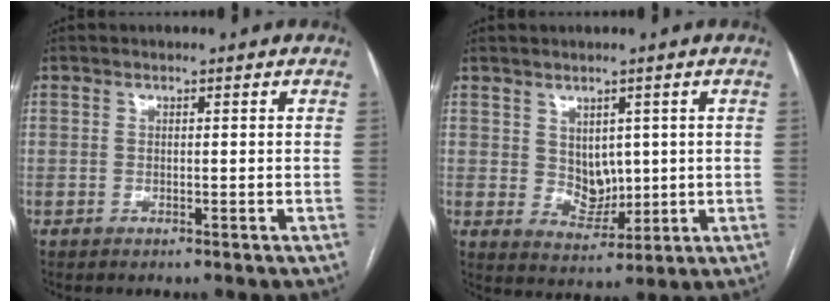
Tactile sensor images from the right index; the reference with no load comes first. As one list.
[{"total": 5.0, "force": [1.0, 3.7, 3.2], "torque": [-0.053, -0.004, 0.033]}]